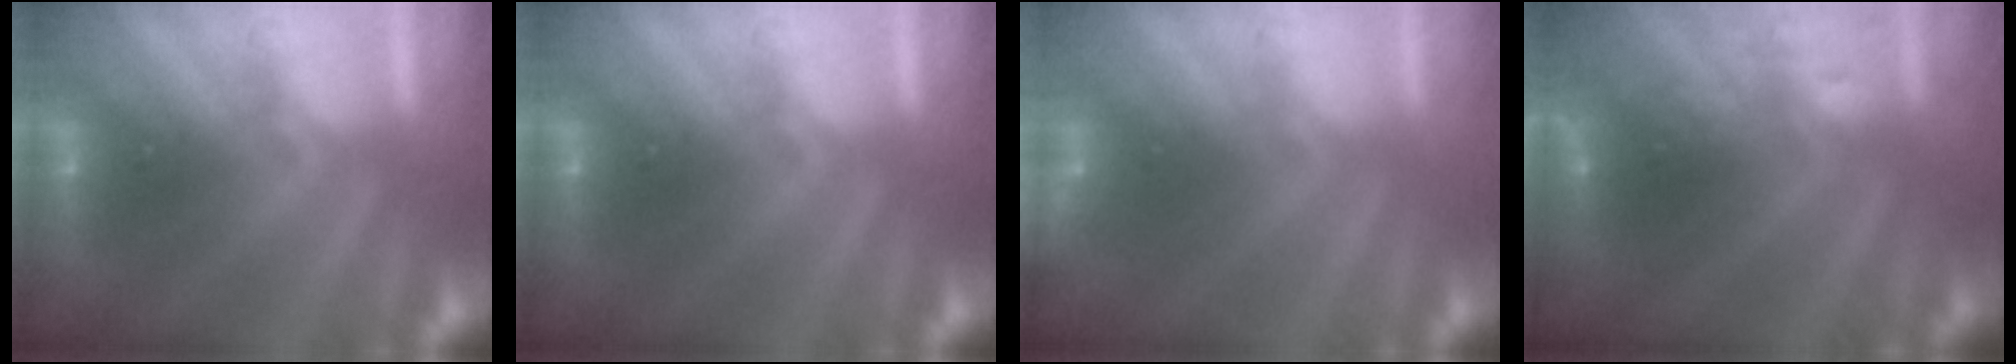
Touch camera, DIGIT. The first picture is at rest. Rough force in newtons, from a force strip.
{"total": 0.0}
{"total": 2.9}
{"total": 2.9}